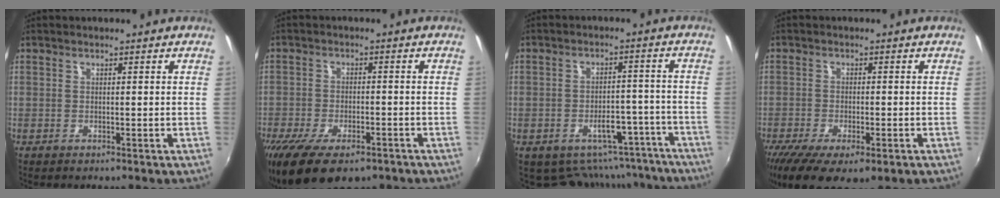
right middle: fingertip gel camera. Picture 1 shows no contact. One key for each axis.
{"total": 12.3, "fx": -8.4, "fy": 4.8, "fz": 7.5, "tx": -0.162, "ty": -0.040, "tz": -0.136}
{"total": 14.0, "fx": -11.6, "fy": 6.8, "fz": 3.7, "tx": -0.057, "ty": 0.035, "tz": -0.127}
{"total": 12.2, "fx": -7.4, "fy": 4.4, "fz": 8.5, "tx": -0.182, "ty": -0.054, "tz": -0.116}